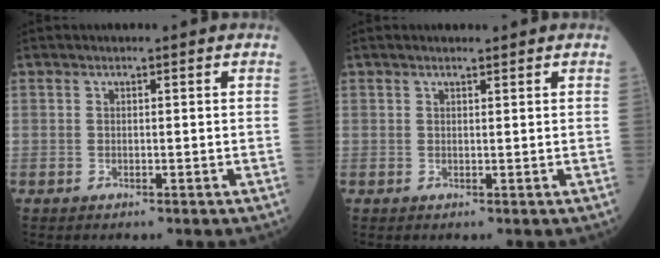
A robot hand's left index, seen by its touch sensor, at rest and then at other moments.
{"total": 1.3, "force": [1.2, 0.2, 0.6], "torque": [-0.012, 0.010, 0.018]}